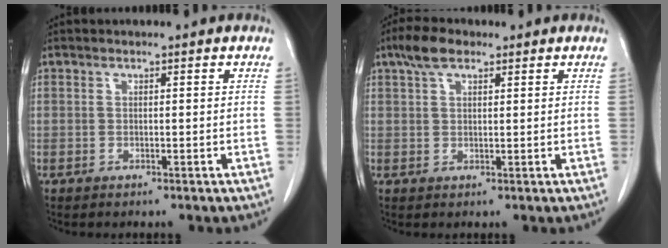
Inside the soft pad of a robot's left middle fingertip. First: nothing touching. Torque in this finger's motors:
{"motor_torque": [0.16, -0.11, -0.02, -0.02]}